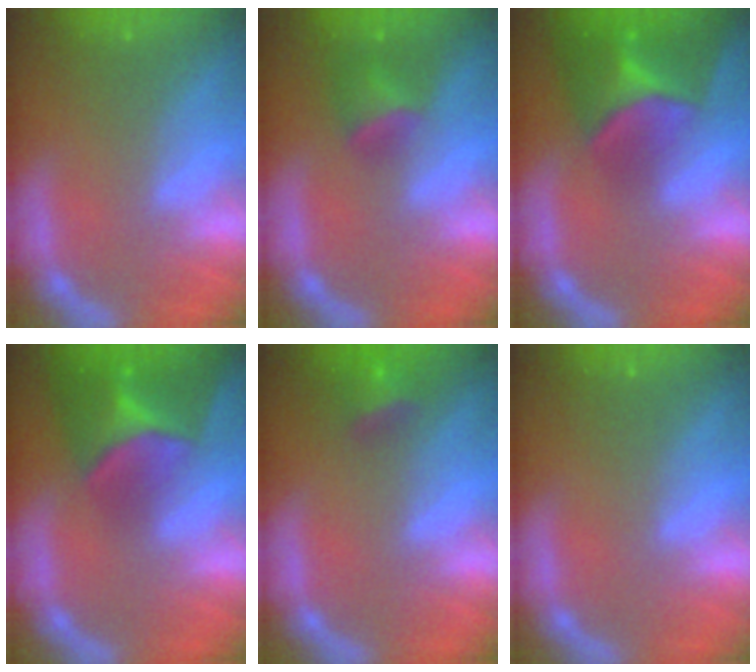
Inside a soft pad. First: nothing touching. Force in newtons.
{"total": 3.4}
{"total": 8.9}
{"total": 8.9}
{"total": 2.9}
{"total": 0.0}